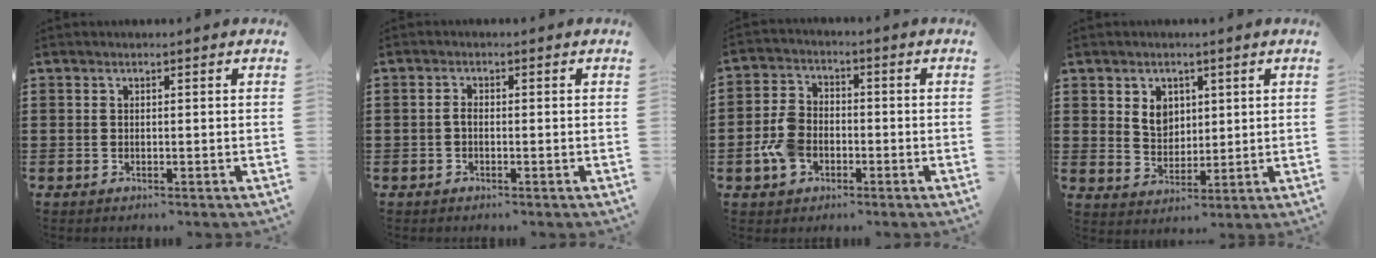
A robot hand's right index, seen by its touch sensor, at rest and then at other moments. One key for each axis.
{"total": 1.3, "fx": -0.5, "fy": 0.5, "fz": 1.1, "tx": -0.029, "ty": -0.003, "tz": -0.012}
{"total": 6.3, "fx": -2.1, "fy": 4.4, "fz": 4.0, "tx": -0.108, "ty": 0.006, "tz": -0.047}
{"total": 4.7, "fx": 1.9, "fy": 3.8, "fz": 2.0, "tx": -0.046, "ty": 0.010, "tz": 0.033}